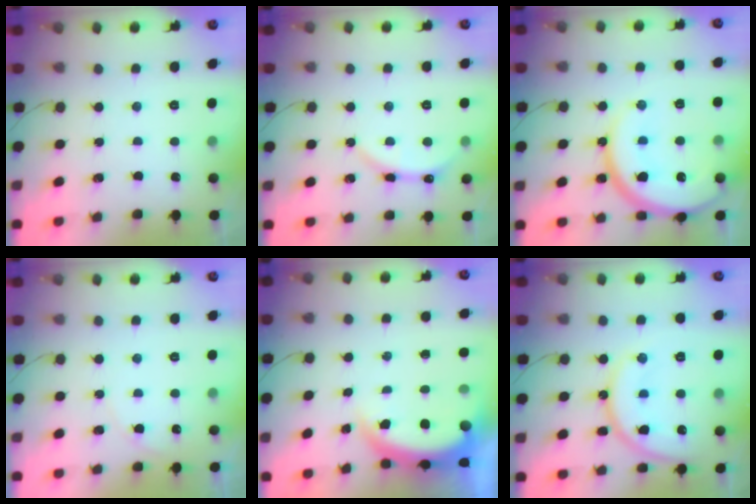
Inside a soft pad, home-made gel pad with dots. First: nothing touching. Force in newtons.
{"total": 4.4, "press": 4.0, "slide": 1.8}
{"total": 18.8, "press": 18.8, "slide": 1.6}
{"total": 4.5, "press": 4.5, "slide": 0.3}
{"total": 5.6, "press": 5.5, "slide": 0.5}
{"total": 16.2, "press": 16.1, "slide": 1.8}